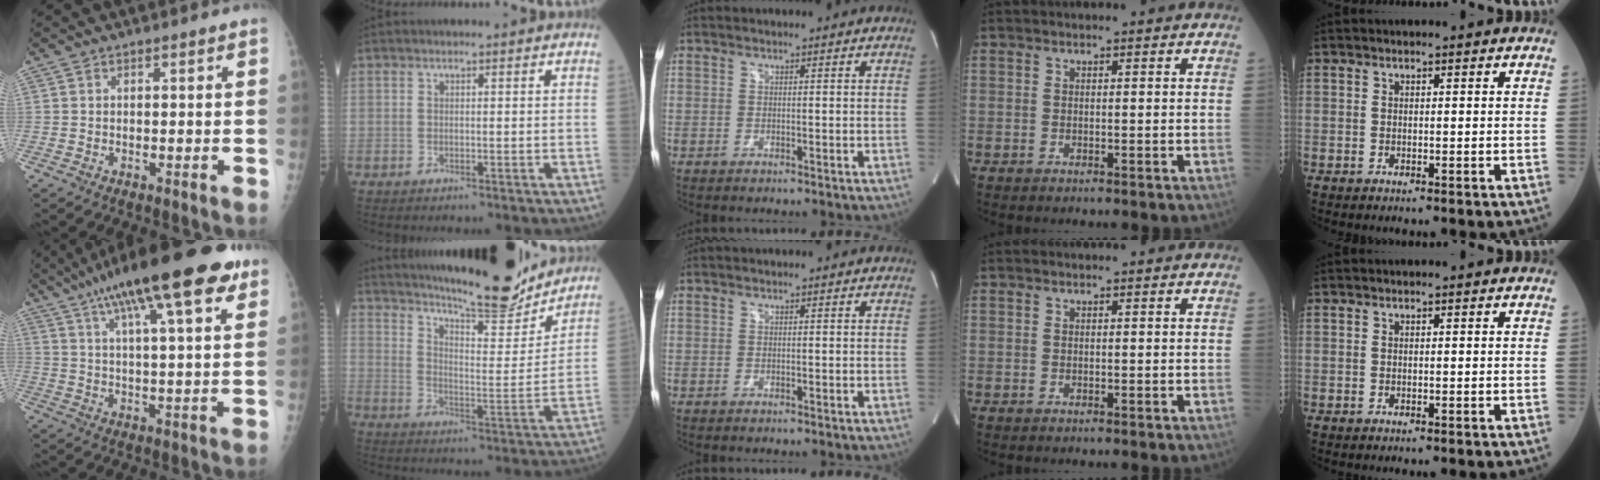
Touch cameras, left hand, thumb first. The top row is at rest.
{"thumb": {"total": 22.2, "force": [12.6, 5.3, 17.5], "torque": [-0.276, -0.003, 0.194]}, "index": {"total": 20.7, "force": [19.0, 1.9, 8.2], "torque": [-0.136, -0.033, 0.269]}}